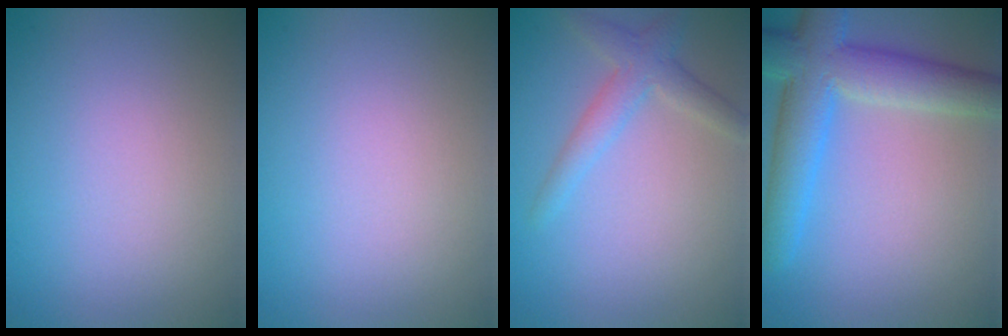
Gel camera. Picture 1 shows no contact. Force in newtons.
{"total": 0.0}
{"total": 2.7, "press": 2.7, "slide": 0.1}
{"total": 7.5, "press": 7.5, "slide": 0.4}